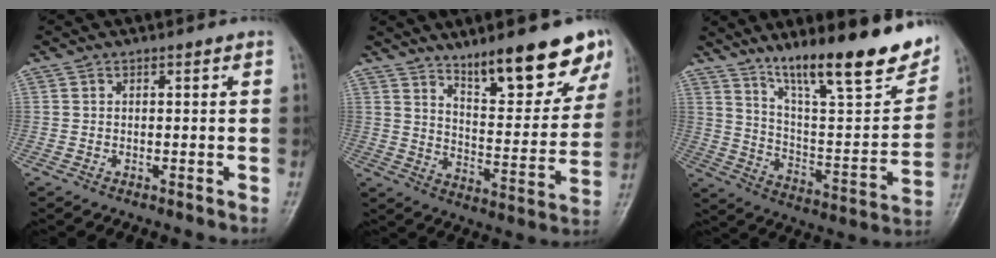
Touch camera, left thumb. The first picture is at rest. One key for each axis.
{"total": 16.5, "fx": 11.6, "fy": 4.7, "fz": 10.8, "tx": -0.107, "ty": -0.076, "tz": 0.181}
{"total": 23.3, "fx": 15.9, "fy": 4.9, "fz": 16.4, "tx": -0.215, "ty": -0.073, "tz": 0.261}